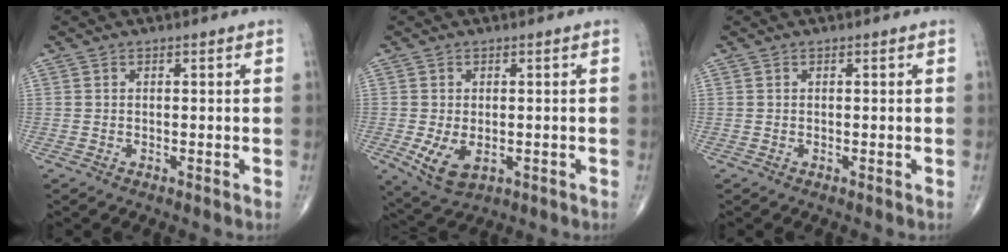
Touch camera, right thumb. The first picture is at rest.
{"total": 6.2, "force": [-1.3, 3.7, 4.7], "torque": [-0.086, -0.012, -0.012]}
{"total": 0.0}